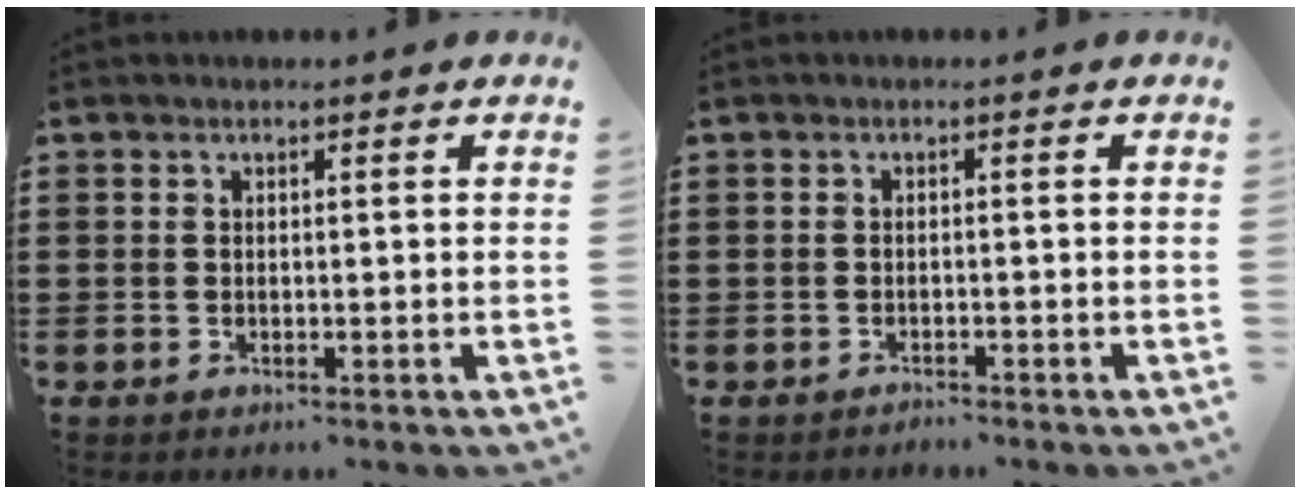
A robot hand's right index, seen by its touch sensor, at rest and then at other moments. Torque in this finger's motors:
{"motor_torque": [0.23, 1.24, -1.05, -0.21]}